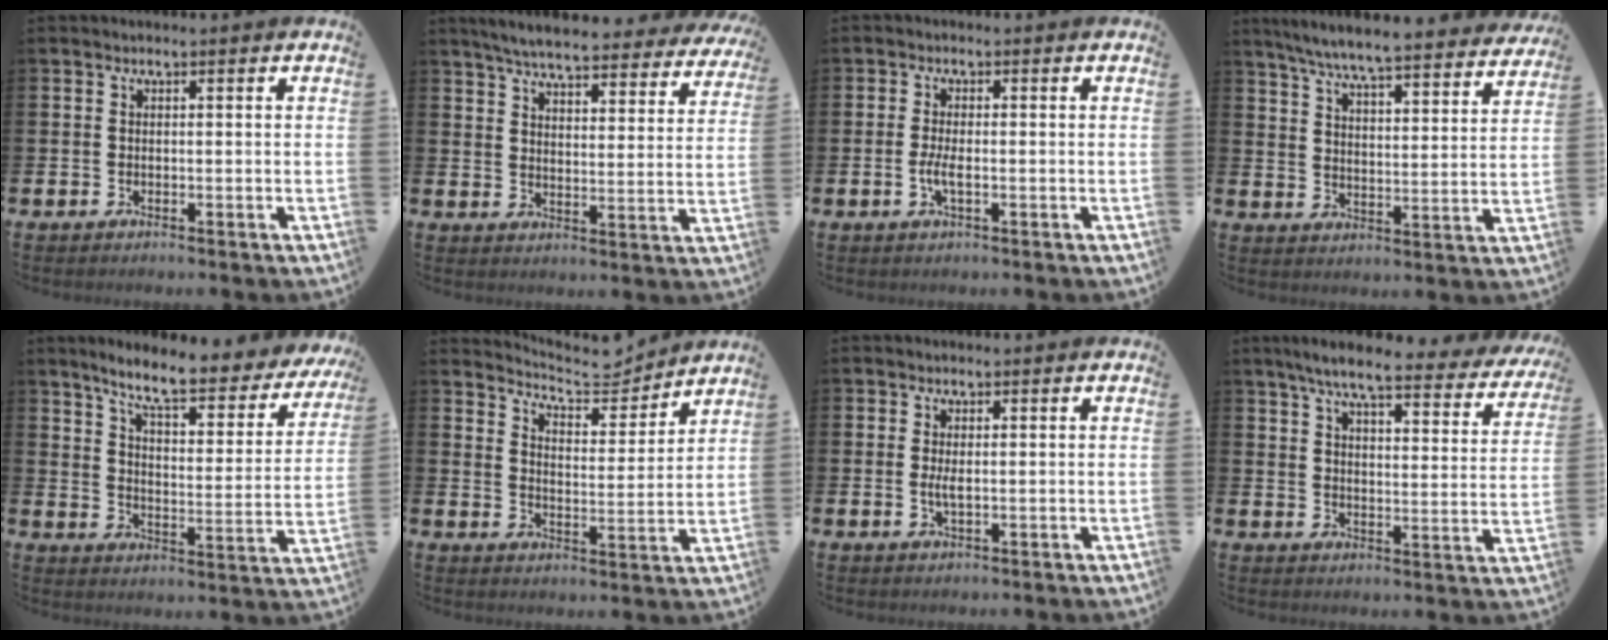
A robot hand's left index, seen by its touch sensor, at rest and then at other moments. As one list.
[{"total": 5.9, "force": [5.6, 0.4, 1.9], "torque": [-0.052, -0.037, 0.093]}, {"total": 2.4, "force": [-0.6, 0.7, 2.2], "torque": [-0.048, 0.004, -0.010]}, {"total": 7.0, "force": [6.6, 0.2, 2.3], "torque": [-0.063, -0.051, 0.110]}, {"total": 7.7, "force": [6.7, 1.2, 3.7], "torque": [-0.097, -0.046, 0.107]}, {"total": 6.3, "force": [6.1, 1.3, 1.1], "torque": [-0.041, -0.045, 0.105]}, {"total": 1.6, "force": [0.1, 0.5, 1.5], "torque": [-0.029, 0.000, 0.000]}, {"total": 7.3, "force": [6.3, 0.7, 3.6], "torque": [-0.080, -0.037, 0.101]}]